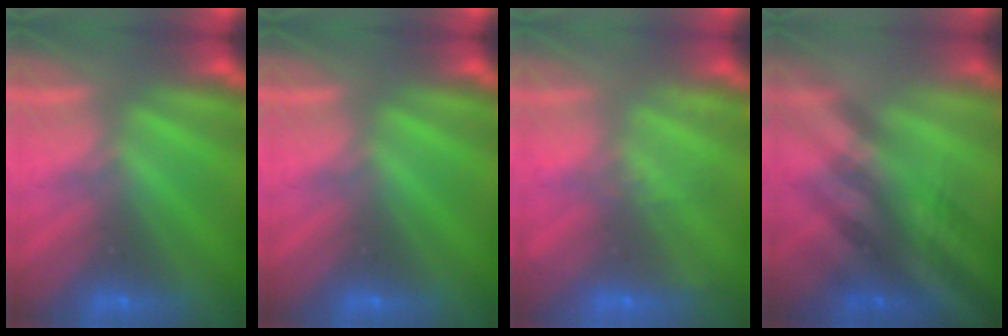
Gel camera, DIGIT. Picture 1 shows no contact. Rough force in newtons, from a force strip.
{"total": 0.0}
{"total": 2.3}
{"total": 2.6}